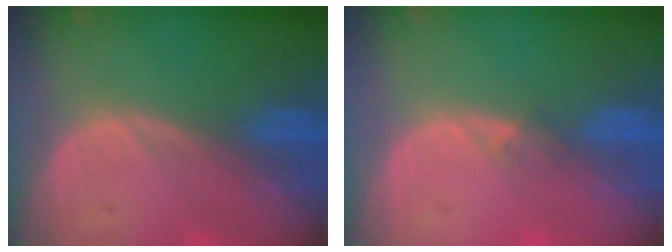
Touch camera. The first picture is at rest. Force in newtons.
{"total": 1.2, "press": 0.9, "slide": 0.9}